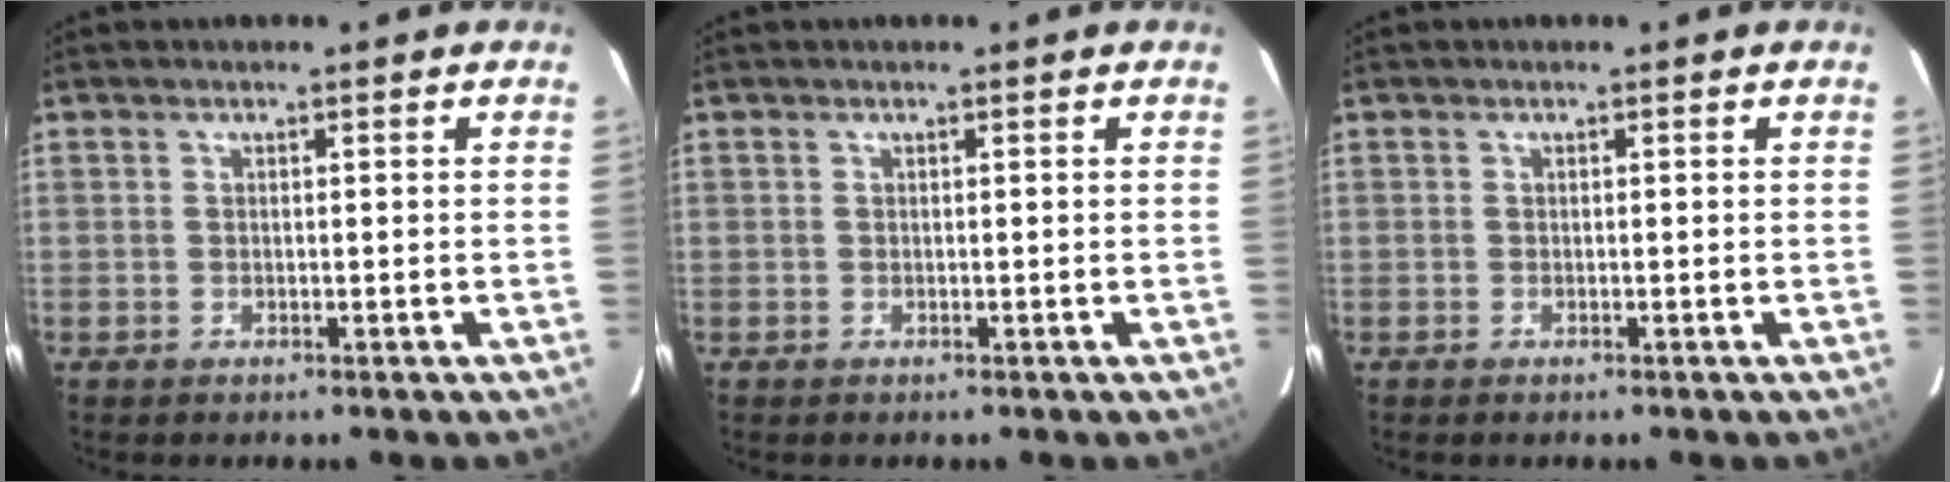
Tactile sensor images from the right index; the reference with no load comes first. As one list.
[{"total": 0.0}, {"total": 0.0}]